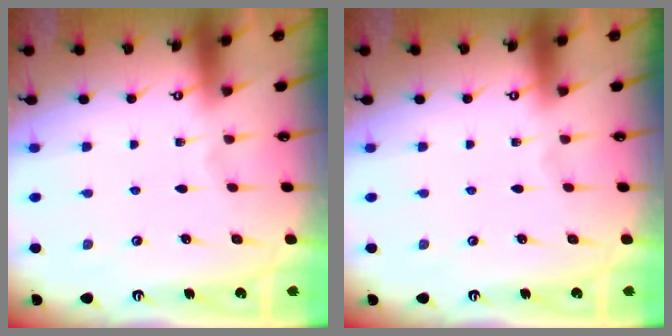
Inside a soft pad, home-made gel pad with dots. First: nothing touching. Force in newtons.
{"total": 0.0}